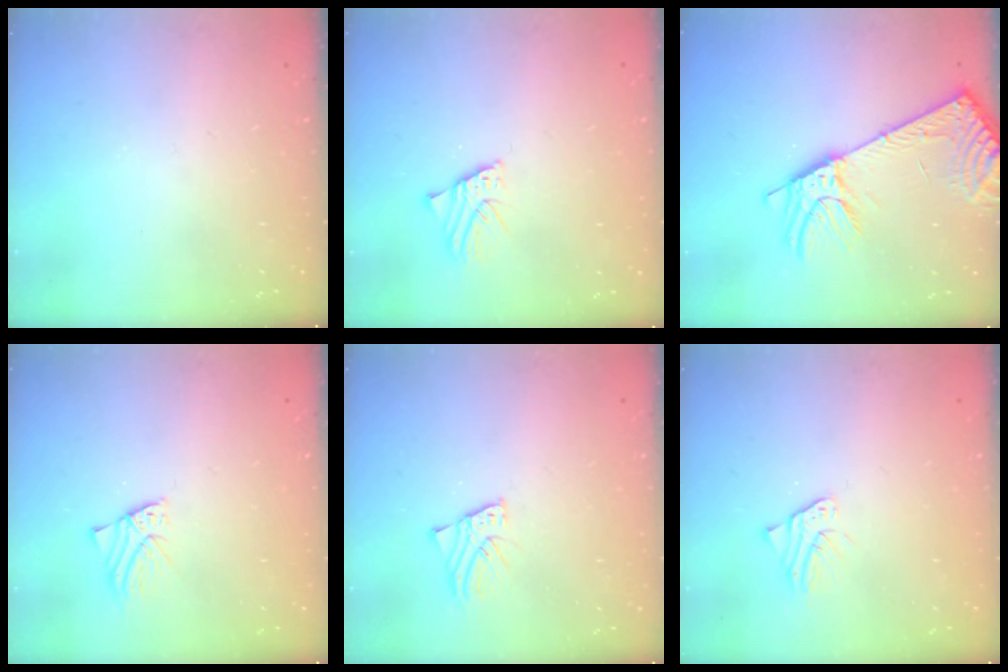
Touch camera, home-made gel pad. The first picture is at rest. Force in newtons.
{"total": 2.6, "press": 2.6, "slide": 0.2}
{"total": 12.2, "press": 11.9, "slide": 2.3}
{"total": 1.7, "press": 1.7, "slide": 0.2}
{"total": 2.2, "press": 2.2, "slide": 0.1}
{"total": 2.5, "press": 2.5, "slide": 0.2}